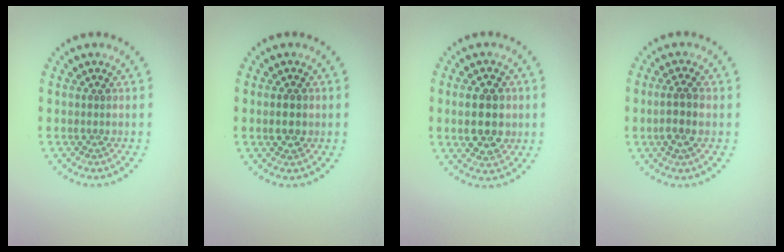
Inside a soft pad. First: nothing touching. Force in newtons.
{"total": 2.5, "press": 2.5, "slide": 0.3}
{"total": 5.2, "press": 5.2, "slide": 0.2}
{"total": 2.5, "press": 2.3, "slide": 0.9}